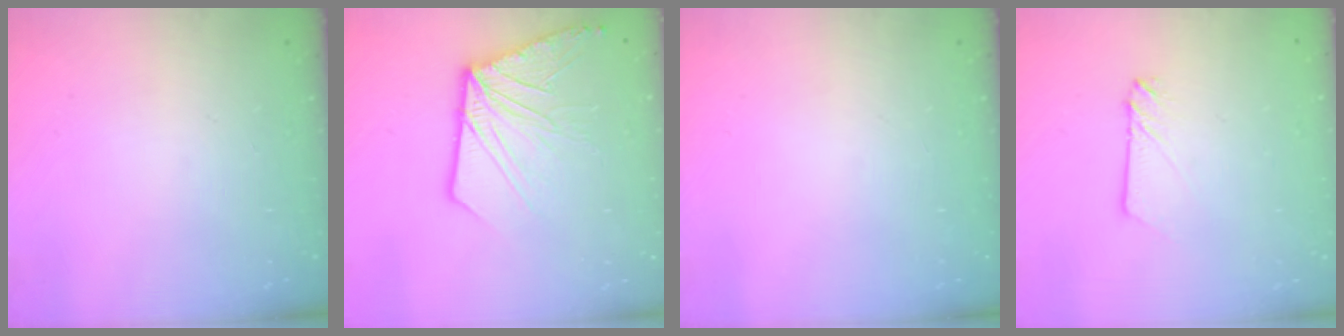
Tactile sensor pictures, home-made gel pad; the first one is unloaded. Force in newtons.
{"total": 14.4, "press": 14.4, "slide": 1.5}
{"total": 0.0}
{"total": 2.3, "press": 2.3, "slide": 0.3}